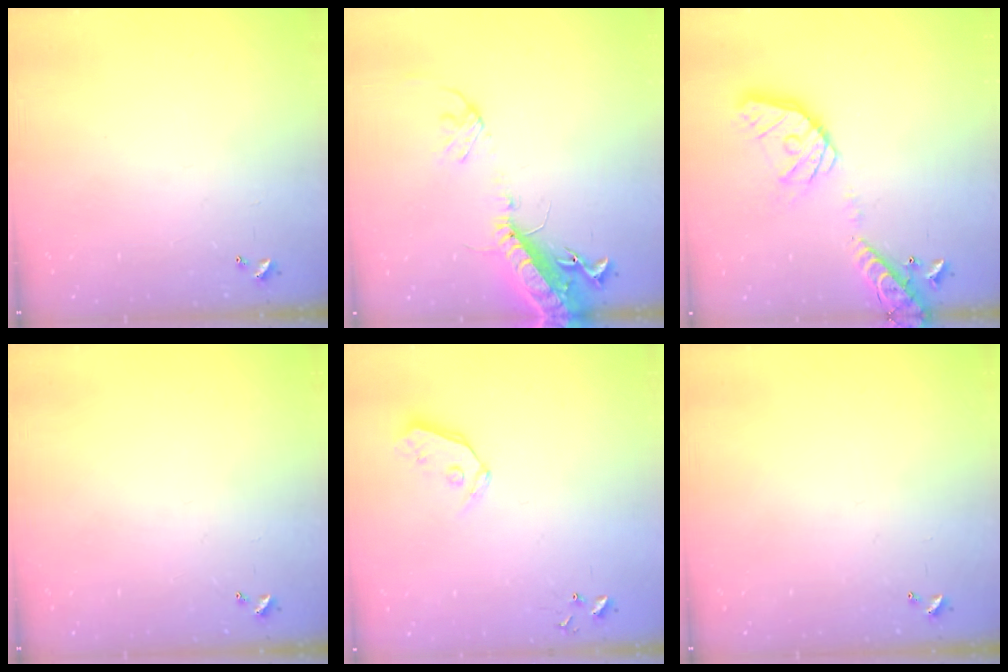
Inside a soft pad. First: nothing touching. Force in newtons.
{"total": 17.4, "press": 16.9, "slide": 4.1}
{"total": 19.5, "press": 19.2, "slide": 3.3}
{"total": 0.0}
{"total": 6.9, "press": 6.9, "slide": 0.7}
{"total": 0.0}